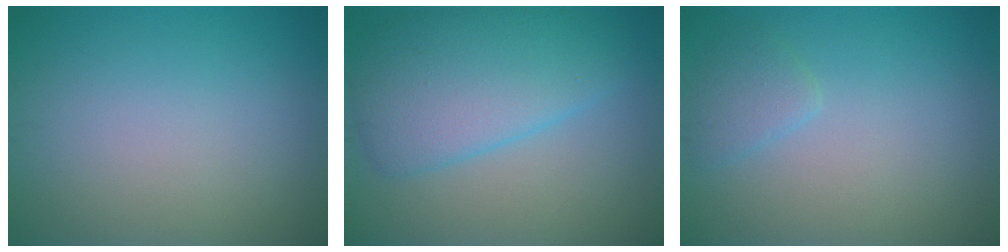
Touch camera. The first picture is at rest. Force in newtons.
{"total": 6.3, "press": 6.3, "slide": 0.3}
{"total": 1.5, "press": 1.5, "slide": 0.1}